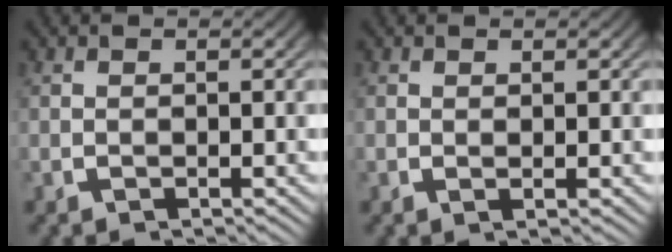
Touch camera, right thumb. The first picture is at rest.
{"total": 0.6, "force": [0.5, 0.0, 0.4], "torque": [-0.003, 0.001, 0.007]}